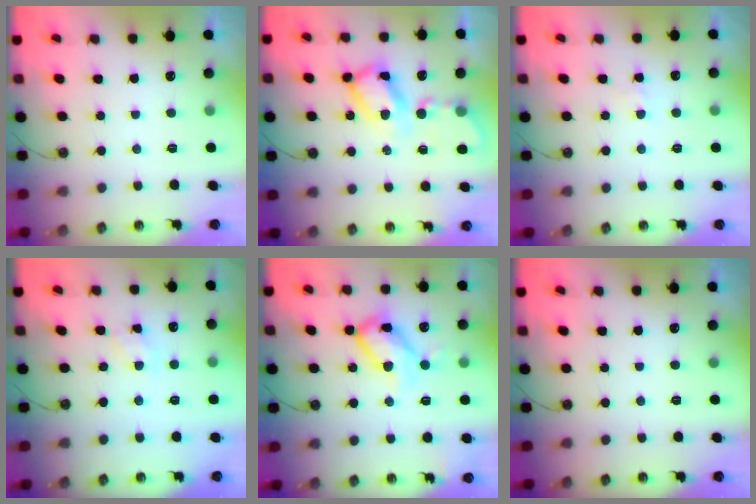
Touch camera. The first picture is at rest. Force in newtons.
{"total": 12.1, "press": 12.1, "slide": 1.2}
{"total": 4.5, "press": 4.5, "slide": 0.6}
{"total": 4.8, "press": 4.8, "slide": 0.5}
{"total": 14.2, "press": 14.1, "slide": 1.3}
{"total": 0.0}